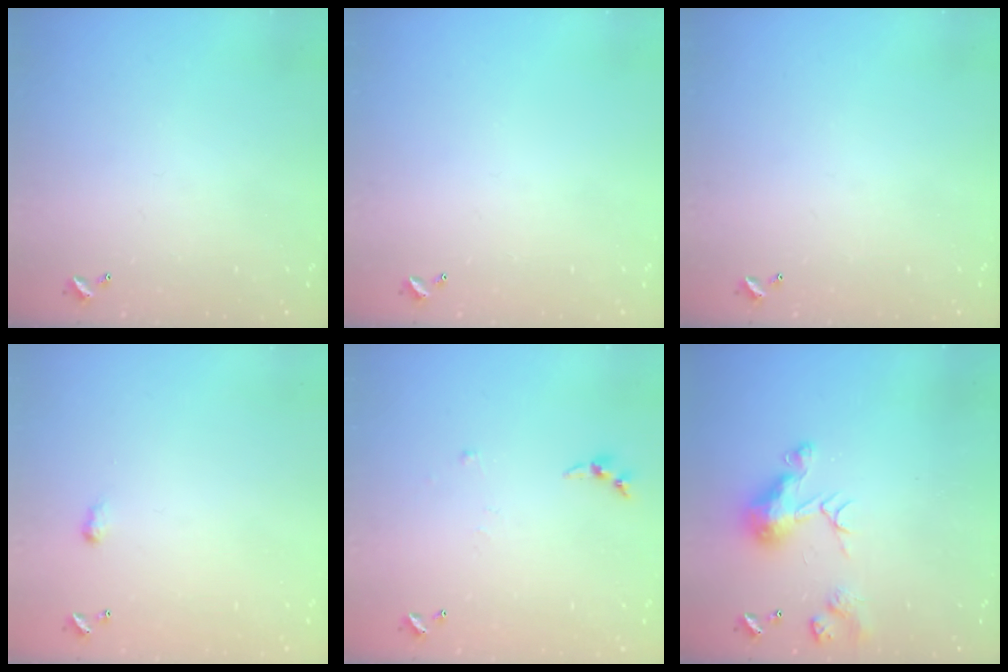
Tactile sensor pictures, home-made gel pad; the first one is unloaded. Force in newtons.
{"total": 0.0}
{"total": 0.0}
{"total": 1.6, "press": 1.5, "slide": 0.4}
{"total": 3.0, "press": 2.9, "slide": 0.4}
{"total": 8.2, "press": 8.1, "slide": 0.9}